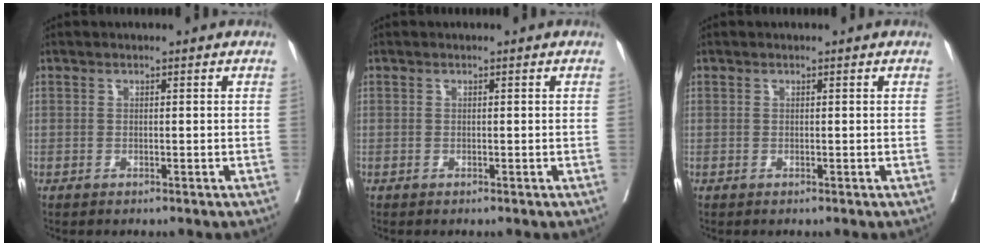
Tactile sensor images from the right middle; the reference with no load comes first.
{"total": 0.0}
{"total": 0.0}